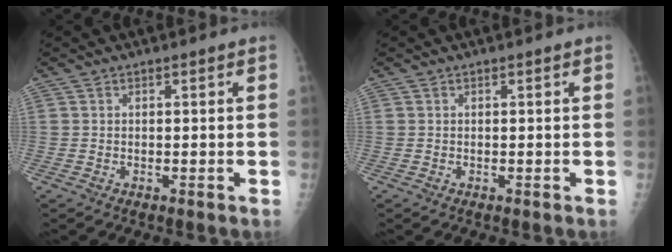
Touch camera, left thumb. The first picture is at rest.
{"total": 0.0}